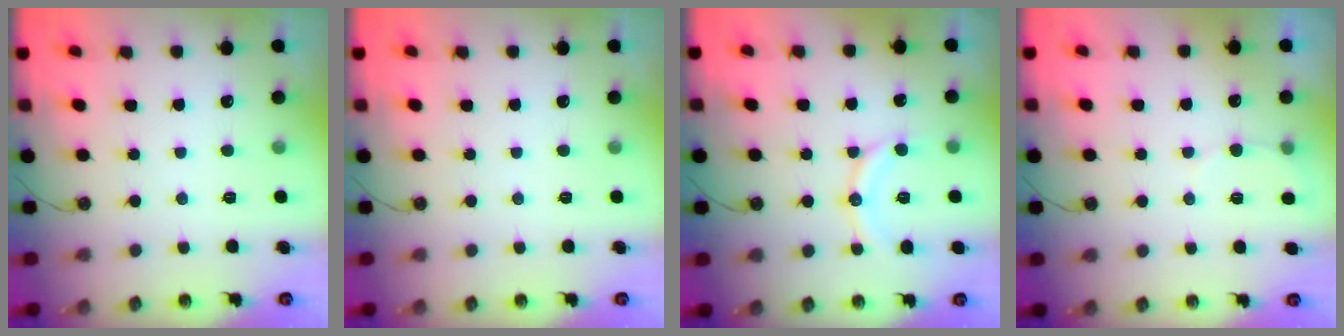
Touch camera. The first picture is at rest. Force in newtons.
{"total": 0.0}
{"total": 10.2, "press": 10.2, "slide": 0.4}
{"total": 4.3, "press": 4.2, "slide": 1.1}